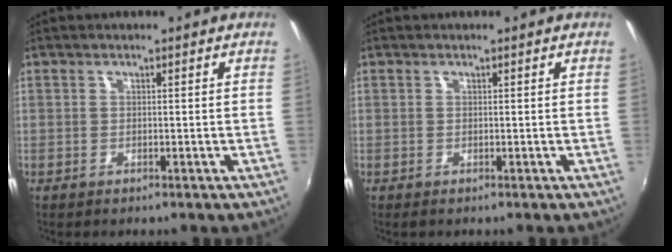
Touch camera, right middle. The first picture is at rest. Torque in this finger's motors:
{"motor_torque": [0.25, -0.26, 0.03, 0.01]}